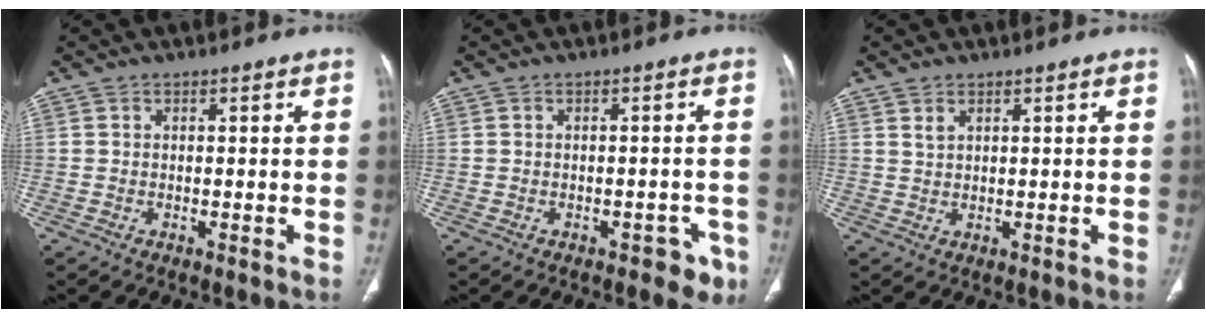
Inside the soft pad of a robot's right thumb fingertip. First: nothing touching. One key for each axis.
{"total": 4.6, "fx": -2.7, "fy": 2.6, "fz": 2.7, "tx": -0.010, "ty": 0.012, "tz": -0.032}
{"total": 1.7, "fx": 1.1, "fy": 0.9, "fz": 0.9, "tx": -0.016, "ty": -0.005, "tz": 0.027}